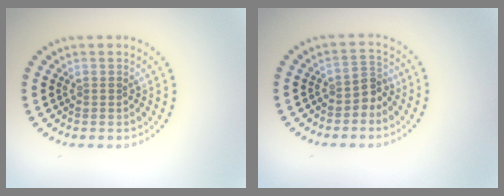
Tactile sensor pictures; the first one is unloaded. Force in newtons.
{"total": 2.1, "press": 1.6, "slide": 1.3}